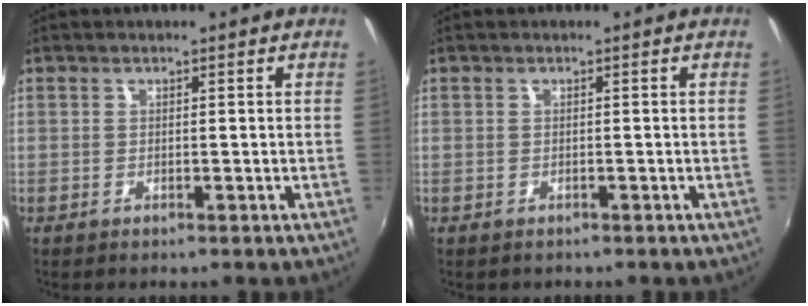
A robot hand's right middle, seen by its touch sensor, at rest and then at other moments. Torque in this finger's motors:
{"motor_torque": [-1.05, 0.36, -0.15, -0.07]}